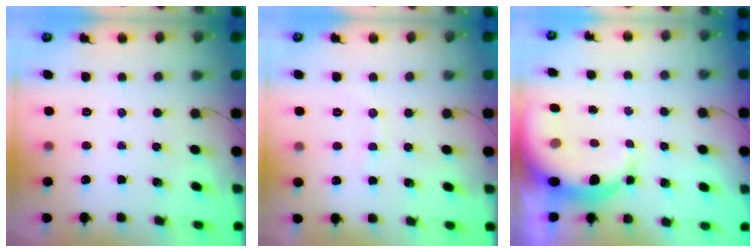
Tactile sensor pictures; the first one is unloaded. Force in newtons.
{"total": 5.3, "press": 5.1, "slide": 1.4}
{"total": 8.2, "press": 8.0, "slide": 1.5}